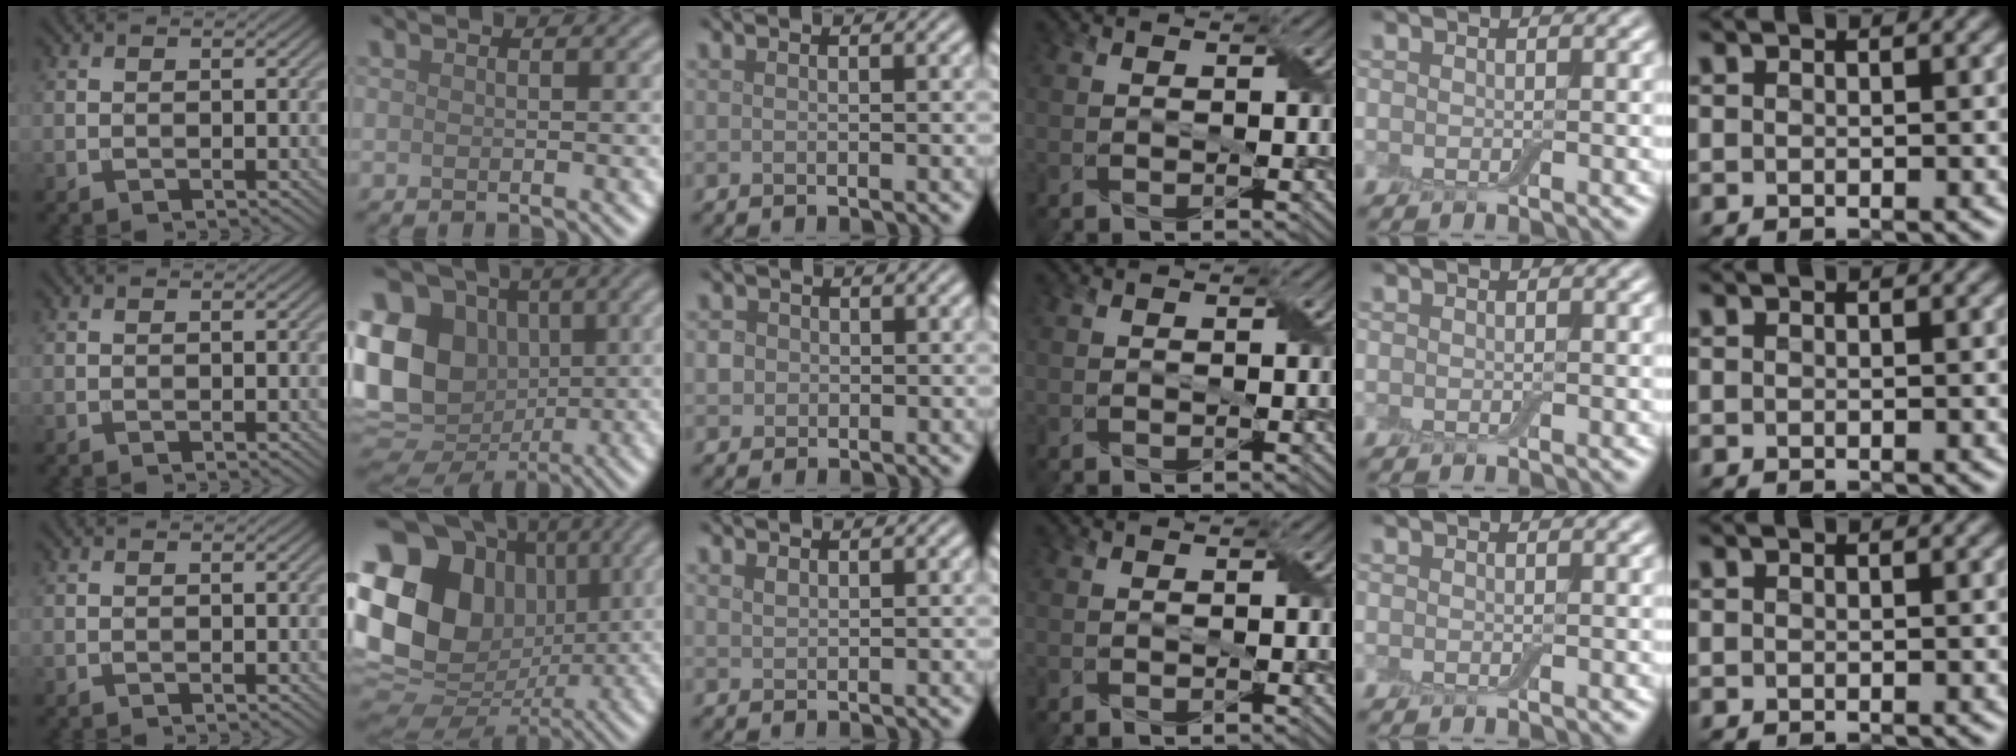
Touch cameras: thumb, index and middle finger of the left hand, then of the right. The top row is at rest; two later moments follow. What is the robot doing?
{"motion": "fold", "object": "aluminum foil"}